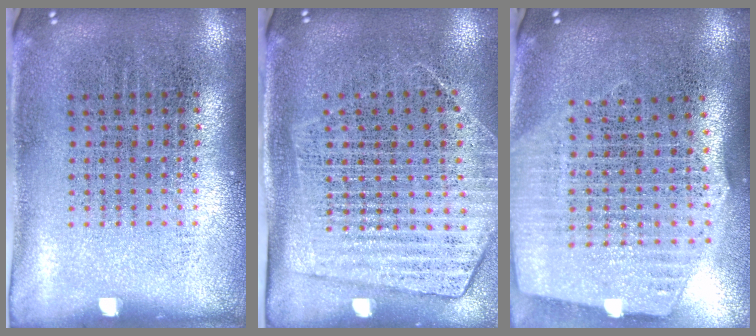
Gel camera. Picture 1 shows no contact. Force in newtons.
{"total": 1.8, "press": 1.5, "slide": 0.9}
{"total": 2.6, "press": 2.2, "slide": 1.4}